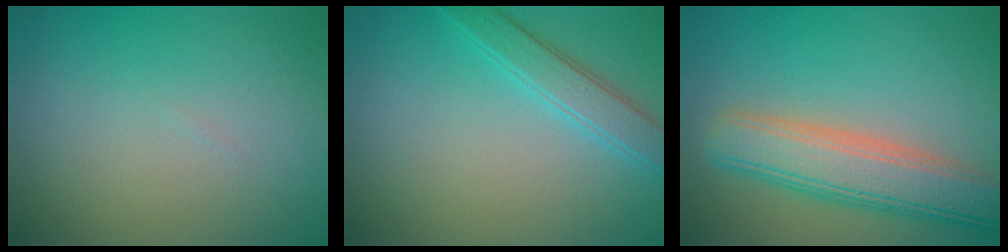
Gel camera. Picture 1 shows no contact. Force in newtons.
{"total": 2.8, "press": 2.8, "slide": 0.1}
{"total": 6.7, "press": 6.6, "slide": 0.6}